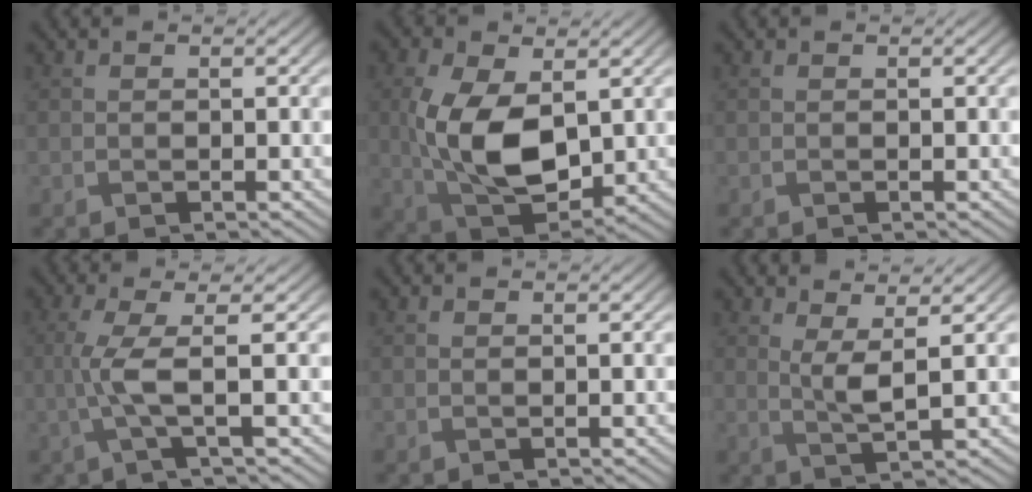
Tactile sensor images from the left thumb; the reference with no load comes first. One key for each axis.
{"total": 11.0, "fx": 0.4, "fy": 6.2, "fz": 9.1, "tx": -0.212, "ty": -0.009, "tz": 0.015}
{"total": 0.0}
{"total": 3.9, "fx": -0.1, "fy": -0.1, "fz": 3.9, "tx": -0.094, "ty": 0.010, "tz": -0.009}
{"total": 0.0}
{"total": 2.9, "fx": 1.4, "fy": -0.1, "fz": 2.5, "tx": -0.064, "ty": -0.003, "tz": 0.030}